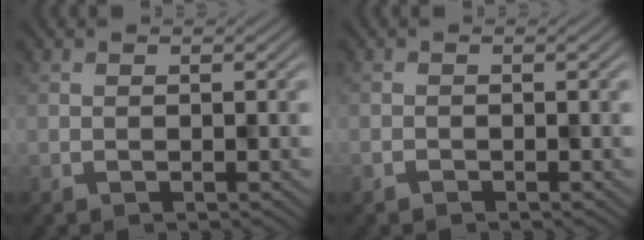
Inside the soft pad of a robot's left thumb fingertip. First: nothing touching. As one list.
[{"total": 0.6, "force": [-0.6, 0.2, -0.2], "torque": [0.004, -0.003, -0.010]}]